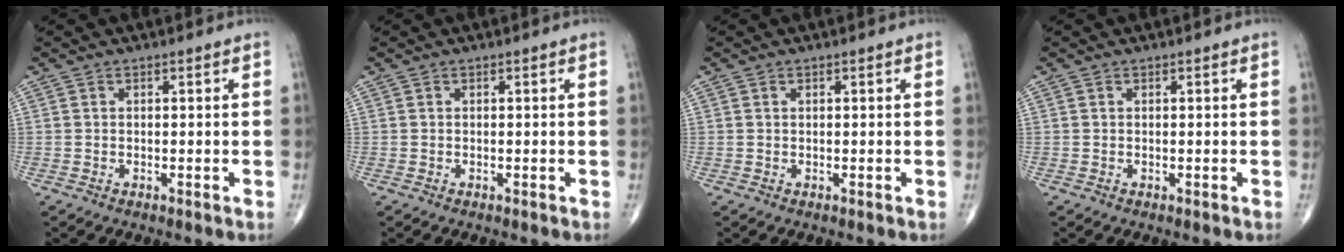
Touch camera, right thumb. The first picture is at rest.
{"total": 0.0}
{"total": 0.0}
{"total": 0.0}